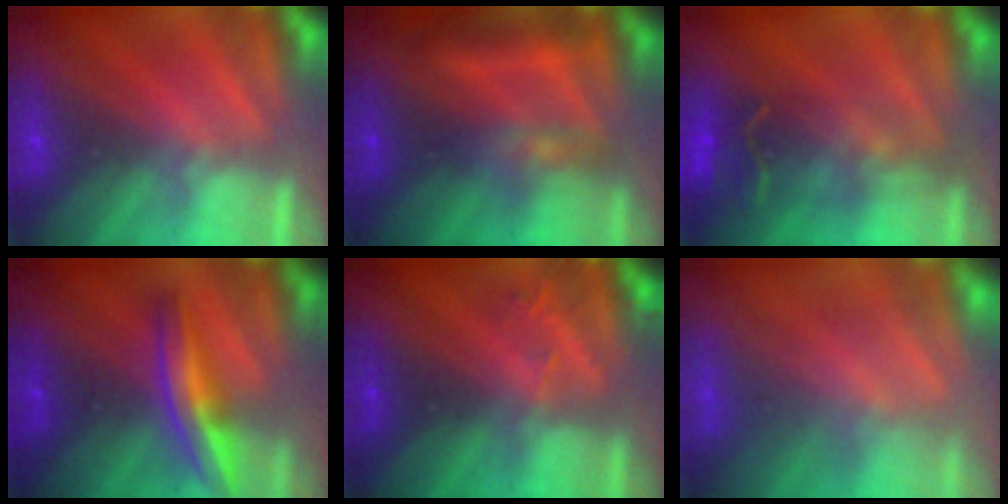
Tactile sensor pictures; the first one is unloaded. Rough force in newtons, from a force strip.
{"total": 8.5}
{"total": 8.0}
{"total": 5.8}
{"total": 2.7}
{"total": 4.1}